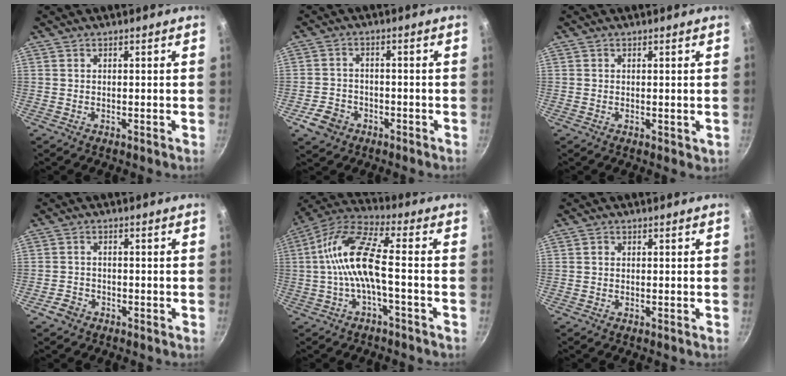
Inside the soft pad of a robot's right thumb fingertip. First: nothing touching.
{"total": 5.6, "force": [-2.9, 4.3, 2.1], "torque": [-0.034, 0.028, -0.048]}
{"total": 1.1, "force": [0.3, 0.7, 0.8], "torque": [-0.008, -0.003, 0.004]}
{"total": 2.8, "force": [-1.9, 2.0, 0.8], "torque": [-0.013, 0.024, -0.032]}
{"total": 12.4, "force": [-1.8, 3.7, 11.7], "torque": [-0.243, 0.040, -0.047]}
{"total": 0.6, "force": [0.0, 0.6, 0.2], "torque": [-0.001, 0.004, -0.001]}